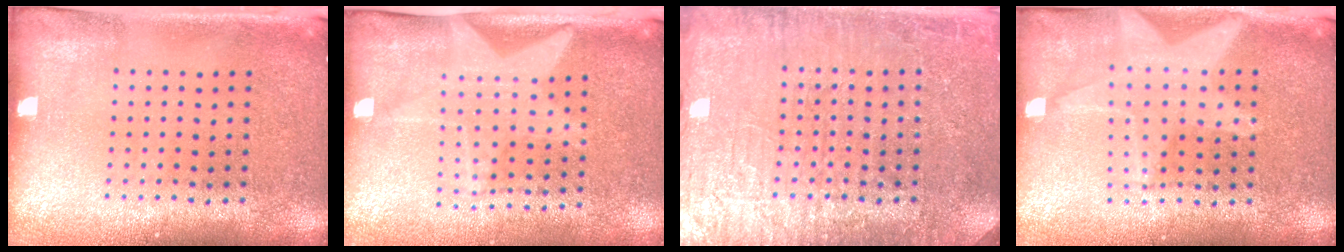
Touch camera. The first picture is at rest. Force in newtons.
{"total": 1.4, "press": 1.4, "slide": 0.3}
{"total": 6.7, "press": 6.6, "slide": 1.1}
{"total": 1.9, "press": 1.6, "slide": 1.0}